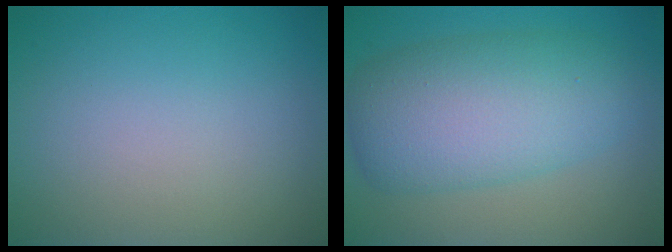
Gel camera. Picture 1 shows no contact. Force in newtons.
{"total": 8.5, "press": 8.5, "slide": 0.3}